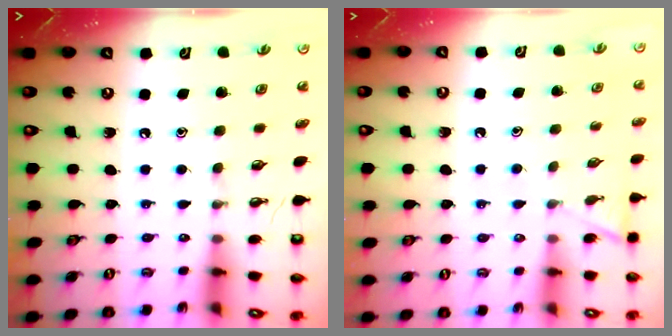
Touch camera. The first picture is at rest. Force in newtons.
{"total": 7.0, "press": 6.9, "slide": 0.5}